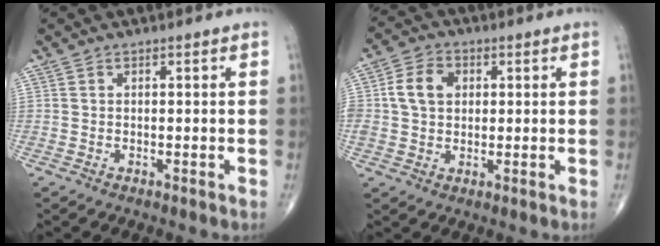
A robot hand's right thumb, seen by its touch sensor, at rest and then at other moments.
{"total": 7.5, "force": [1.3, 5.7, 4.7], "torque": [-0.077, 0.011, 0.018]}